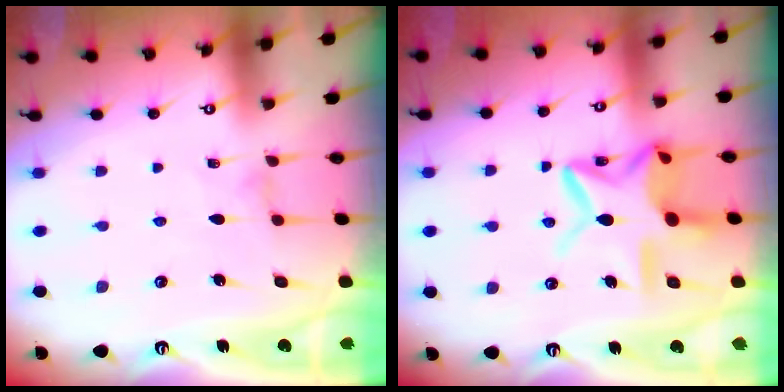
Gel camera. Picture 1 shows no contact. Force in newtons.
{"total": 14.7, "press": 14.7, "slide": 1.2}